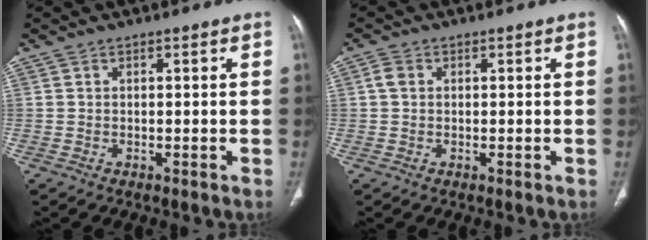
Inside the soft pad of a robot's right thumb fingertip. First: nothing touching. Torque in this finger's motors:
{"motor_torque": [0.58, 0.12, 0.23, -0.11, 0.13]}